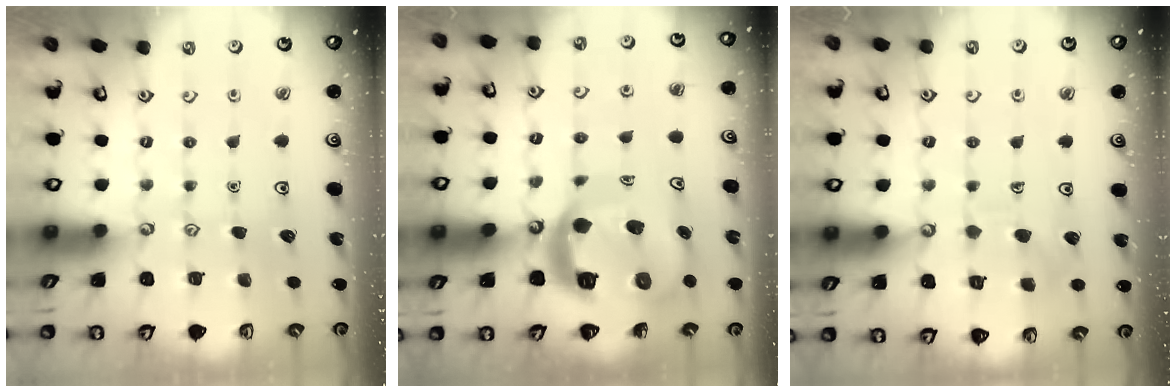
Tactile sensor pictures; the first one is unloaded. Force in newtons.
{"total": 17.1, "press": 17.0, "slide": 1.8}
{"total": 6.9, "press": 6.9, "slide": 0.7}